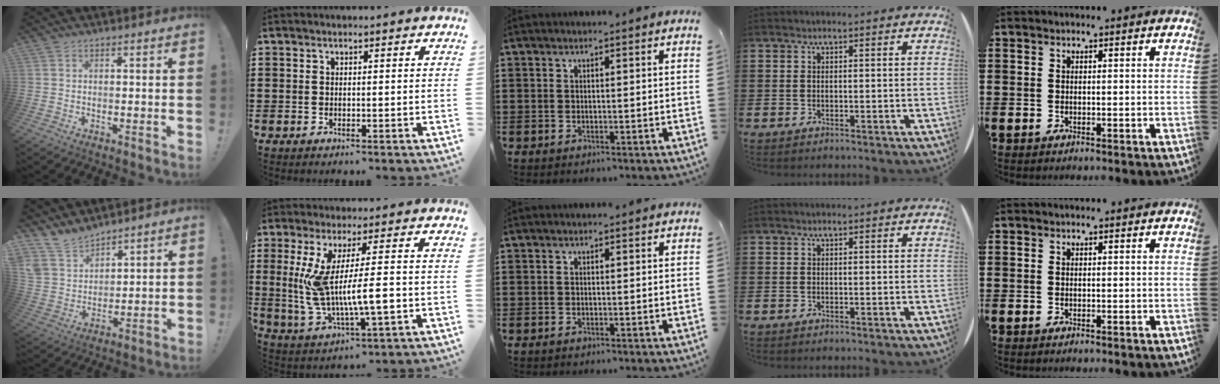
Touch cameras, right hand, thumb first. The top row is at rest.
{"thumb": {"total": 10.5, "force": [9.2, 4.6, 2.4], "torque": [-0.067, -0.062, 0.184]}, "index": {"total": 12.0, "force": [-0.3, 2.9, 11.6], "torque": [-0.244, -0.017, -0.009]}}